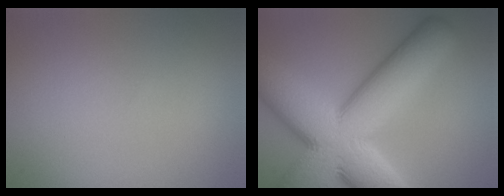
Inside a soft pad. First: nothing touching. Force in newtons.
{"total": 14.8, "press": 14.8, "slide": 0.4}